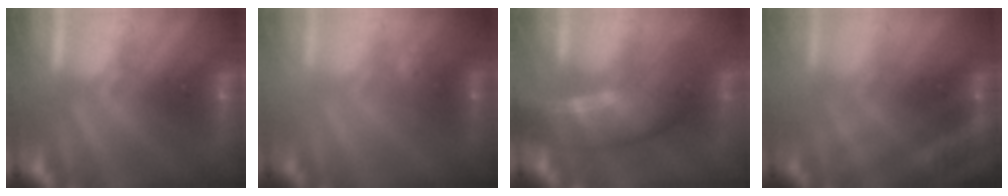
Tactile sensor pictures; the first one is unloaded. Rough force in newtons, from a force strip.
{"total": 2.2}
{"total": 11.3}
{"total": 2.8}